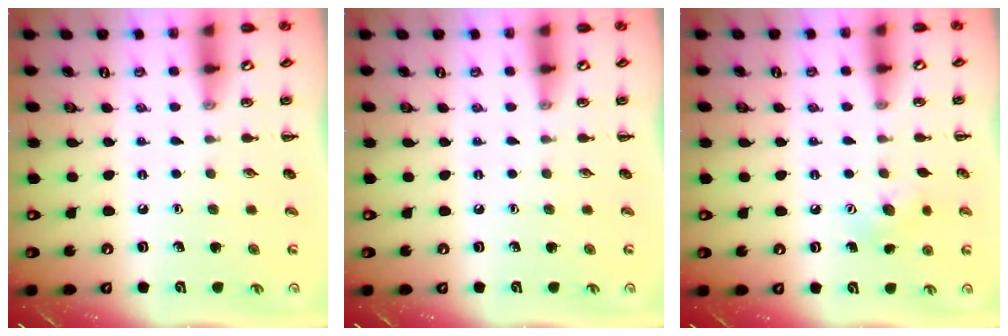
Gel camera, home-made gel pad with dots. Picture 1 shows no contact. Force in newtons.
{"total": 0.0}
{"total": 6.9, "press": 6.7, "slide": 1.5}